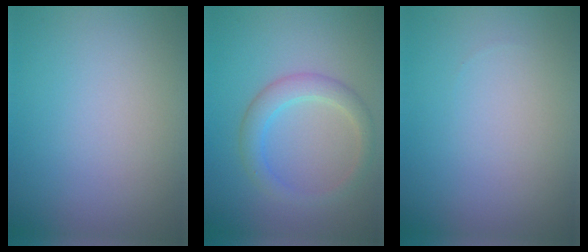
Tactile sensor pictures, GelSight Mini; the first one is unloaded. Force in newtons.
{"total": 2.9, "press": 2.9, "slide": 0.2}
{"total": 0.0}